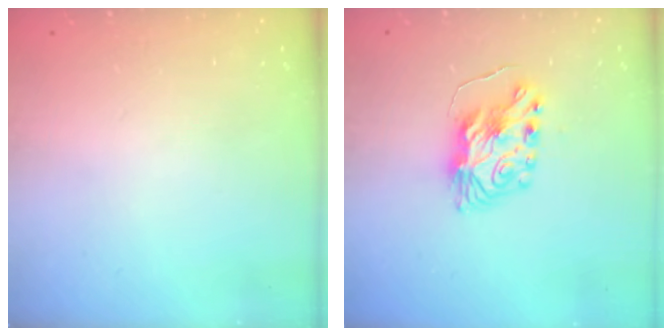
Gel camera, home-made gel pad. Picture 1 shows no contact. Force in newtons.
{"total": 8.1, "press": 8.0, "slide": 0.8}